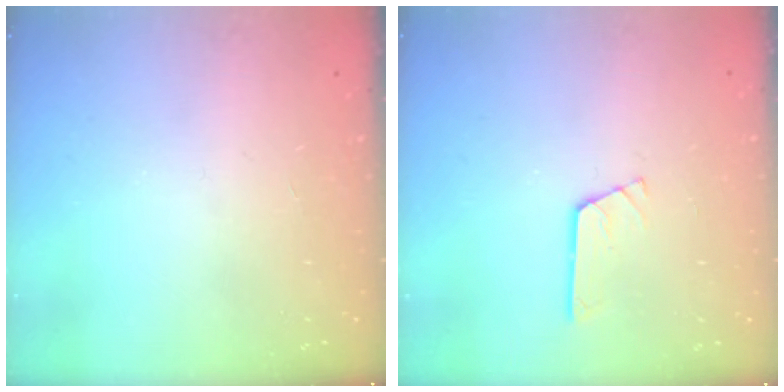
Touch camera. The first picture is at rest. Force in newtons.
{"total": 2.7, "press": 2.7, "slide": 0.3}